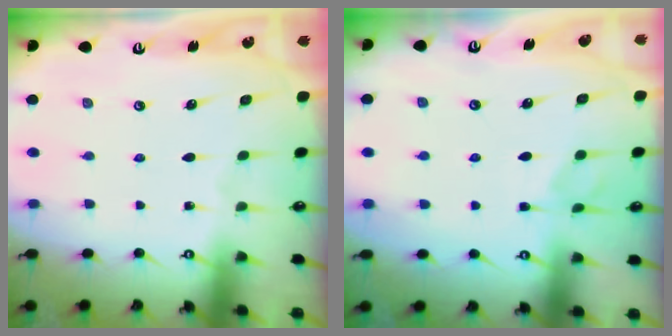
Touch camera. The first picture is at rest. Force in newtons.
{"total": 0.9, "press": 0.7, "slide": 0.6}